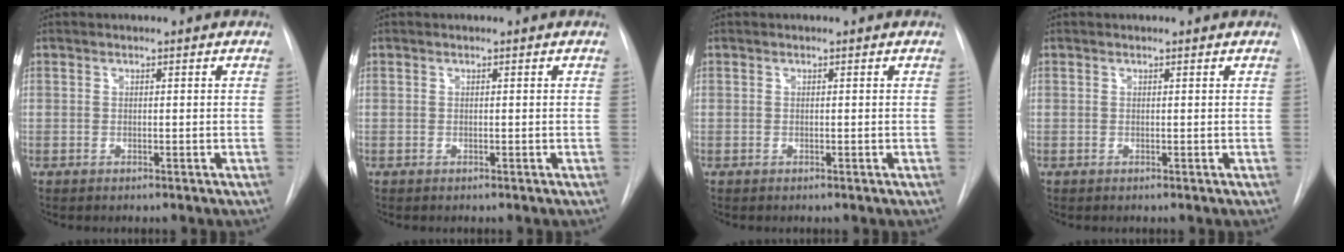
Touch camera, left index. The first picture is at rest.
{"total": 0.0}
{"total": 0.0}
{"total": 0.7, "force": [0.7, 0.1, 0.1], "torque": [-0.006, 0.006, 0.007]}